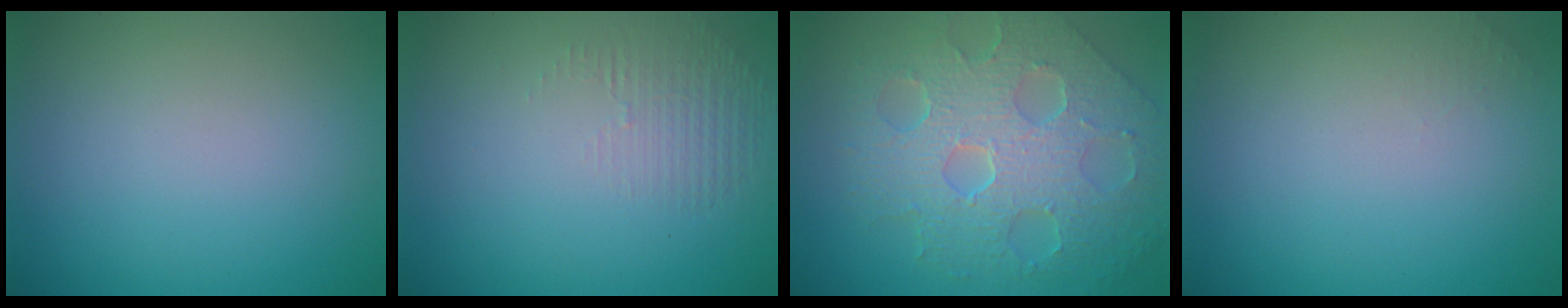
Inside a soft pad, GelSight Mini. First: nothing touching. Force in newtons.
{"total": 1.4, "press": 0.1, "slide": 1.4}
{"total": 8.8, "press": 6.1, "slide": 6.4}
{"total": 0.7, "press": 0.7, "slide": 0.1}